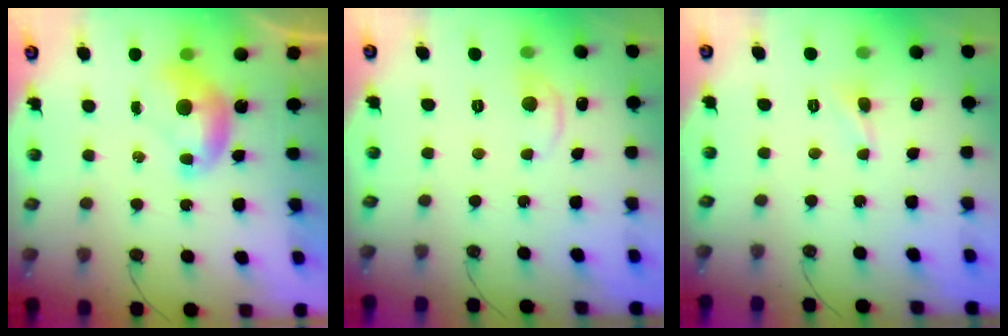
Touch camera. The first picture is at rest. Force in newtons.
{"total": 0.6, "press": 0.1, "slide": 0.6}
{"total": 1.5, "press": 1.4, "slide": 0.5}